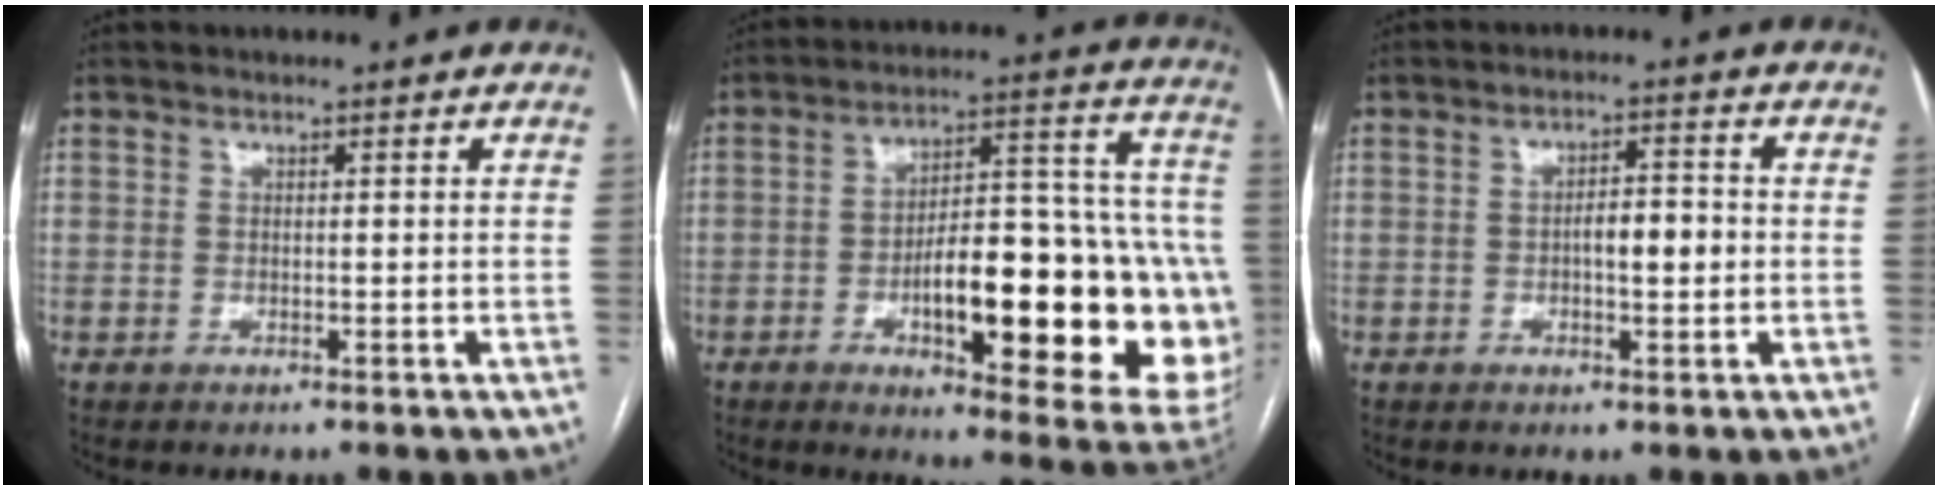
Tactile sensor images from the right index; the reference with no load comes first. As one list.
[{"total": 28.3, "force": [-6.4, 7.6, 26.5], "torque": [-0.282, 0.021, -0.071]}, {"total": 4.6, "force": [-0.6, 1.4, 4.3], "torque": [-0.072, 0.008, -0.008]}]